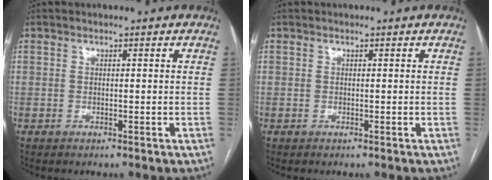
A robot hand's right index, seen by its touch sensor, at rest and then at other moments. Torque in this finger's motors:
{"motor_torque": [0.35, 0.09, -0.02, 0.00]}